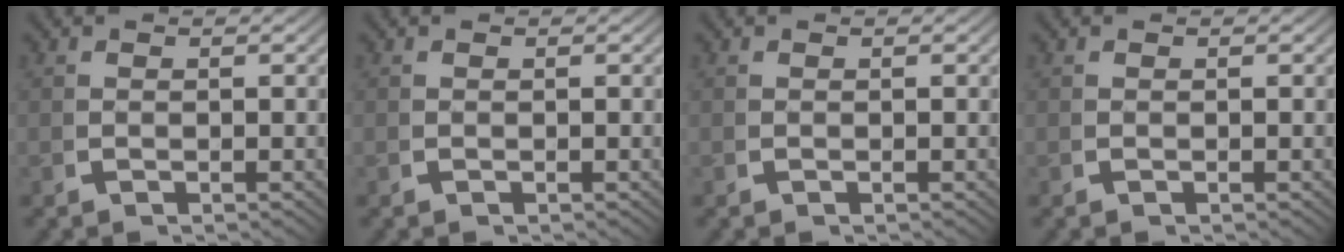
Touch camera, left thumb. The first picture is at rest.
{"total": 0.0}
{"total": 0.0}
{"total": 0.0}